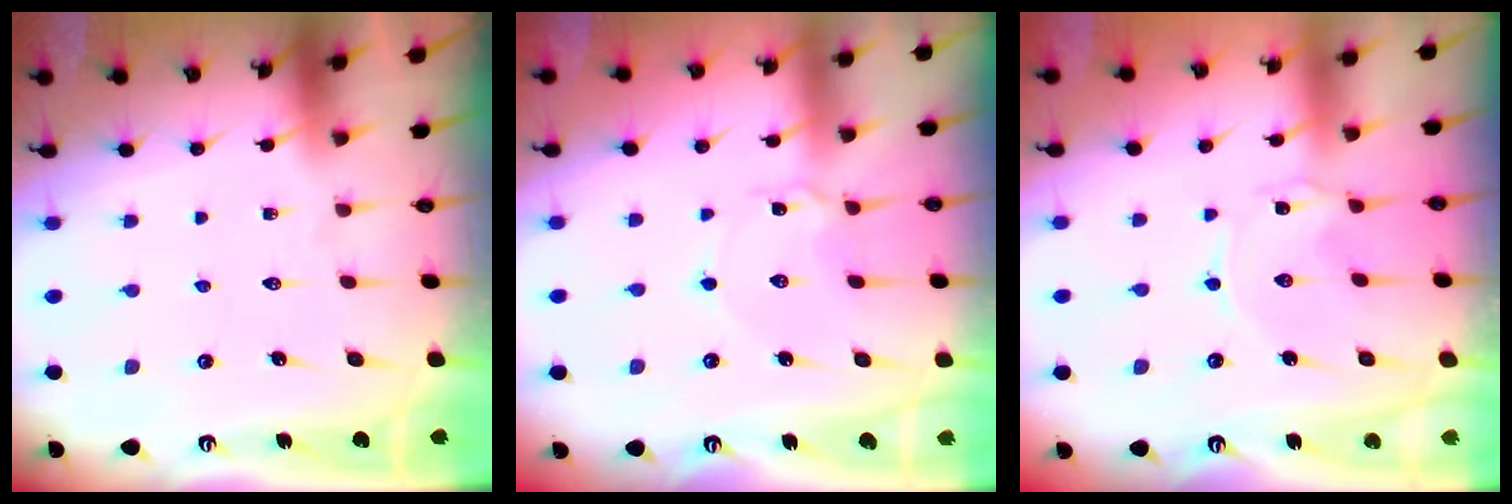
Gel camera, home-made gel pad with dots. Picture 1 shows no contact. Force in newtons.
{"total": 2.8, "press": 2.8, "slide": 0.3}
{"total": 0.5, "press": 0.5, "slide": 0.1}